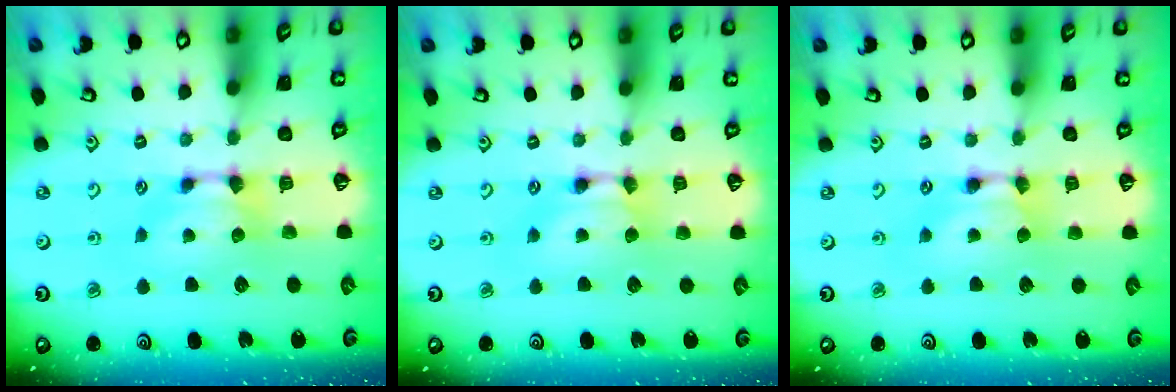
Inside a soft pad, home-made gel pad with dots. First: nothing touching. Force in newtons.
{"total": 1.7, "press": 1.7, "slide": 0.2}
{"total": 1.7, "press": 1.7, "slide": 0.1}